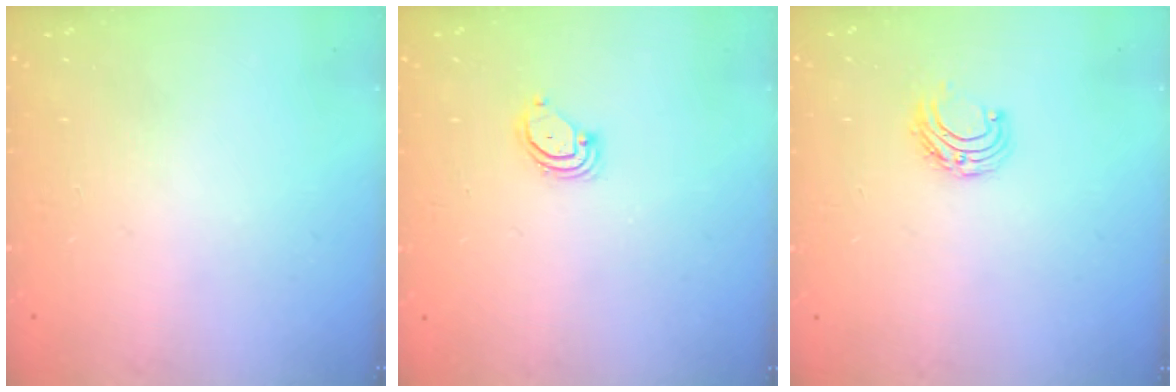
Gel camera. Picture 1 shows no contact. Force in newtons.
{"total": 3.2, "press": 3.2, "slide": 0.2}
{"total": 5.9, "press": 5.8, "slide": 0.7}